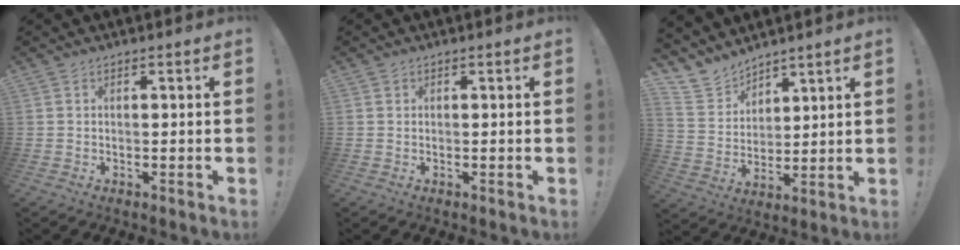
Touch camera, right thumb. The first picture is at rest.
{"total": 0.6, "force": [0.4, 0.5, 0.0], "torque": [0.008, -0.002, 0.007]}
{"total": 8.9, "force": [7.7, 4.6, 0.6], "torque": [-0.040, -0.066, 0.155]}